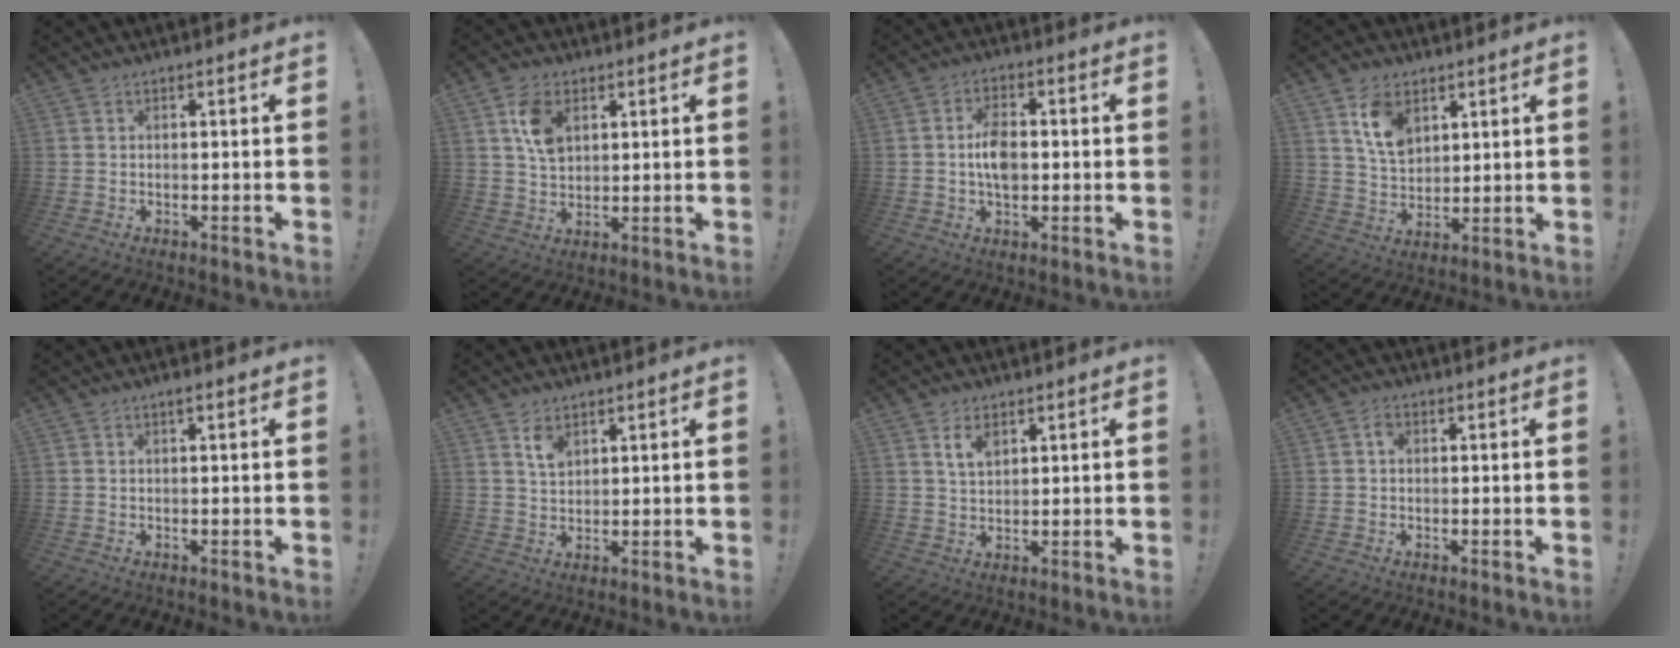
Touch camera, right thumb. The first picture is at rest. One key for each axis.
{"total": 8.6, "fx": 3.3, "fy": 5.9, "fz": 5.3, "tx": -0.084, "ty": -0.001, "tz": 0.065}
{"total": 7.9, "fx": -0.7, "fy": 5.0, "fz": 6.1, "tx": -0.102, "ty": 0.010, "tz": -0.015}
{"total": 10.7, "fx": 5.5, "fy": 7.2, "fz": 5.6, "tx": -0.093, "ty": -0.017, "tz": 0.107}
{"total": 0.8, "fx": 0.4, "fy": -0.2, "fz": 0.7, "tx": -0.013, "ty": -0.001, "tz": 0.007}
{"total": 4.9, "fx": 3.1, "fy": 3.0, "fz": 2.3, "tx": -0.027, "ty": -0.018, "tz": 0.053}
{"total": 5.1, "fx": 3.0, "fy": 2.9, "fz": 2.7, "tx": -0.039, "ty": -0.009, "tz": 0.054}
{"total": 2.1, "fx": 0.2, "fy": 1.7, "fz": 1.2, "tx": -0.012, "ty": 0.002, "tz": -0.001}